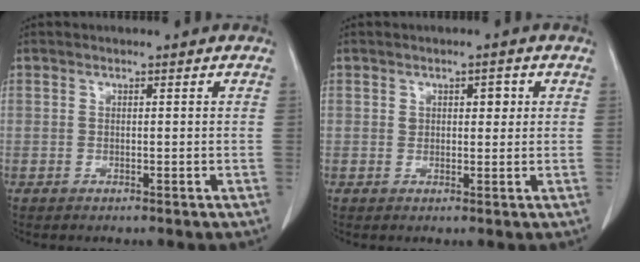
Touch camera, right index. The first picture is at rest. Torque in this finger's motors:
{"motor_torque": [0.03, 0.01, 0.01, 0.00]}